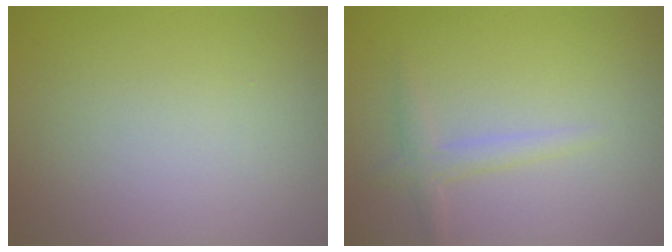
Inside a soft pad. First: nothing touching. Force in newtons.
{"total": 1.6, "press": 1.6, "slide": 0.1}